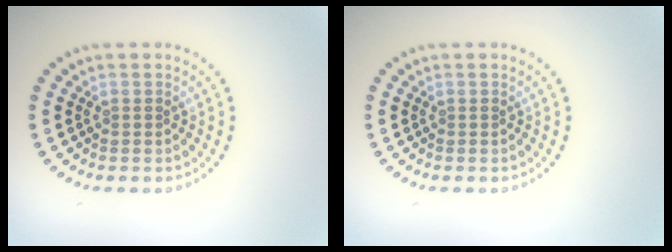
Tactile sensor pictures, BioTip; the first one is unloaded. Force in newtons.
{"total": 0.0}